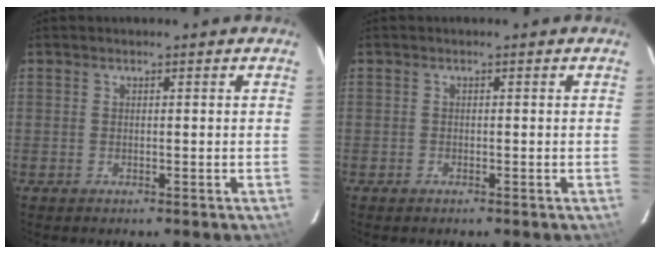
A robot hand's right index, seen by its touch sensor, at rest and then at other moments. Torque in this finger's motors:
{"motor_torque": [0.04, 0.06, 0.06, 0.00]}